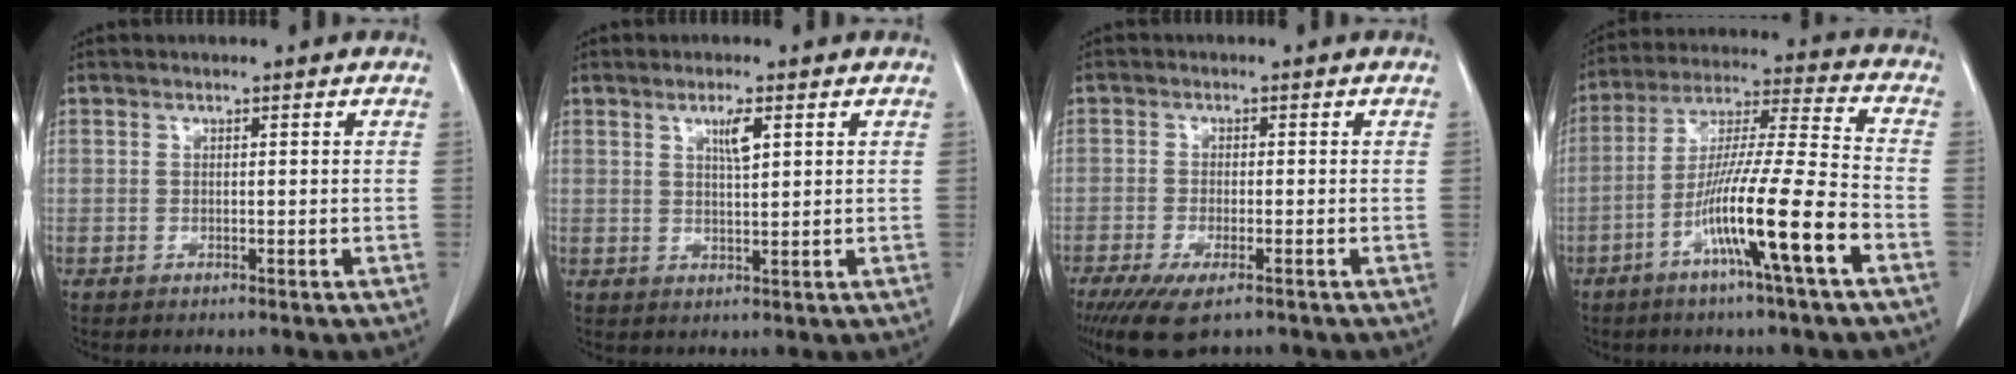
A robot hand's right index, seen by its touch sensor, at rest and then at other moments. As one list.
[{"total": 3.0, "force": [1.4, 0.4, 2.6], "torque": [-0.046, -0.002, 0.025]}, {"total": 7.1, "force": [-4.6, 1.9, 5.0], "torque": [-0.083, -0.017, -0.073]}, {"total": 15.0, "force": [-6.5, -0.8, 13.5], "torque": [-0.249, -0.006, -0.118]}]